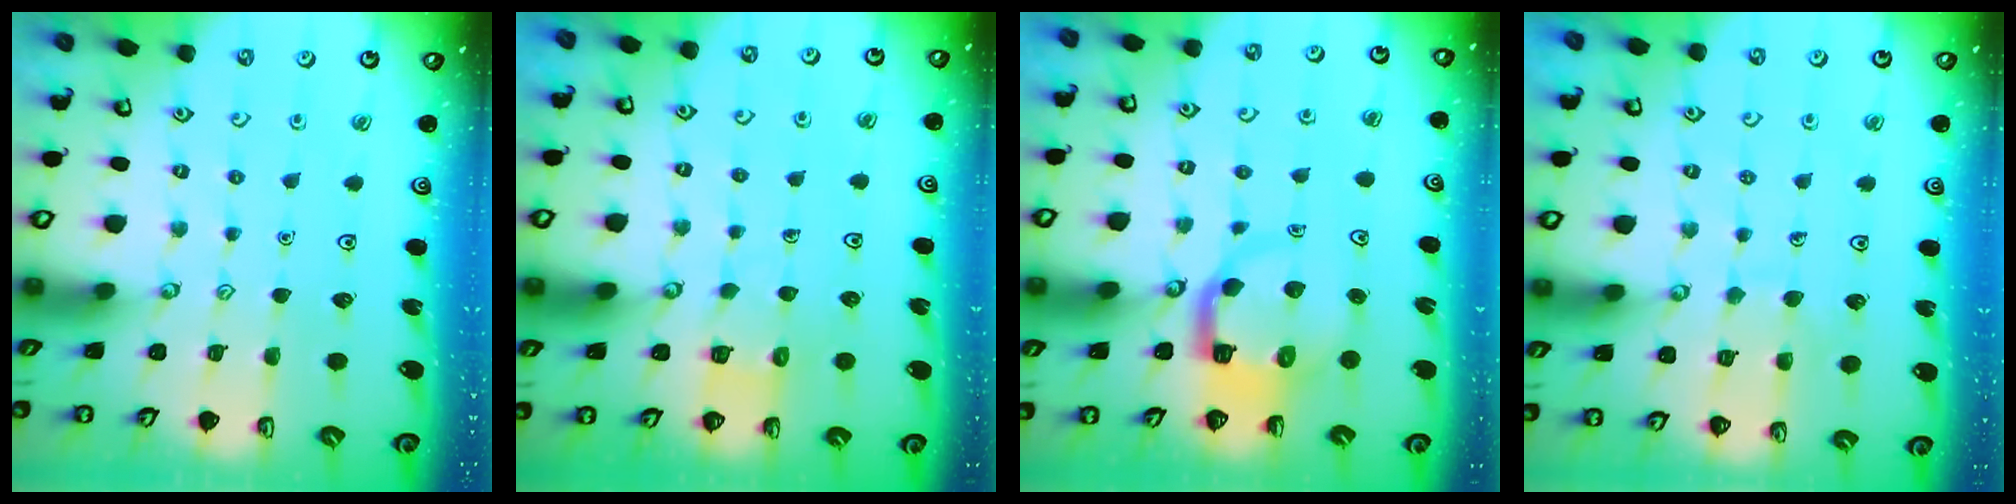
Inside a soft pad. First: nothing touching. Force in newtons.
{"total": 5.6, "press": 5.6, "slide": 0.3}
{"total": 7.3, "press": 7.3, "slide": 1.0}
{"total": 6.4, "press": 6.4, "slide": 0.4}